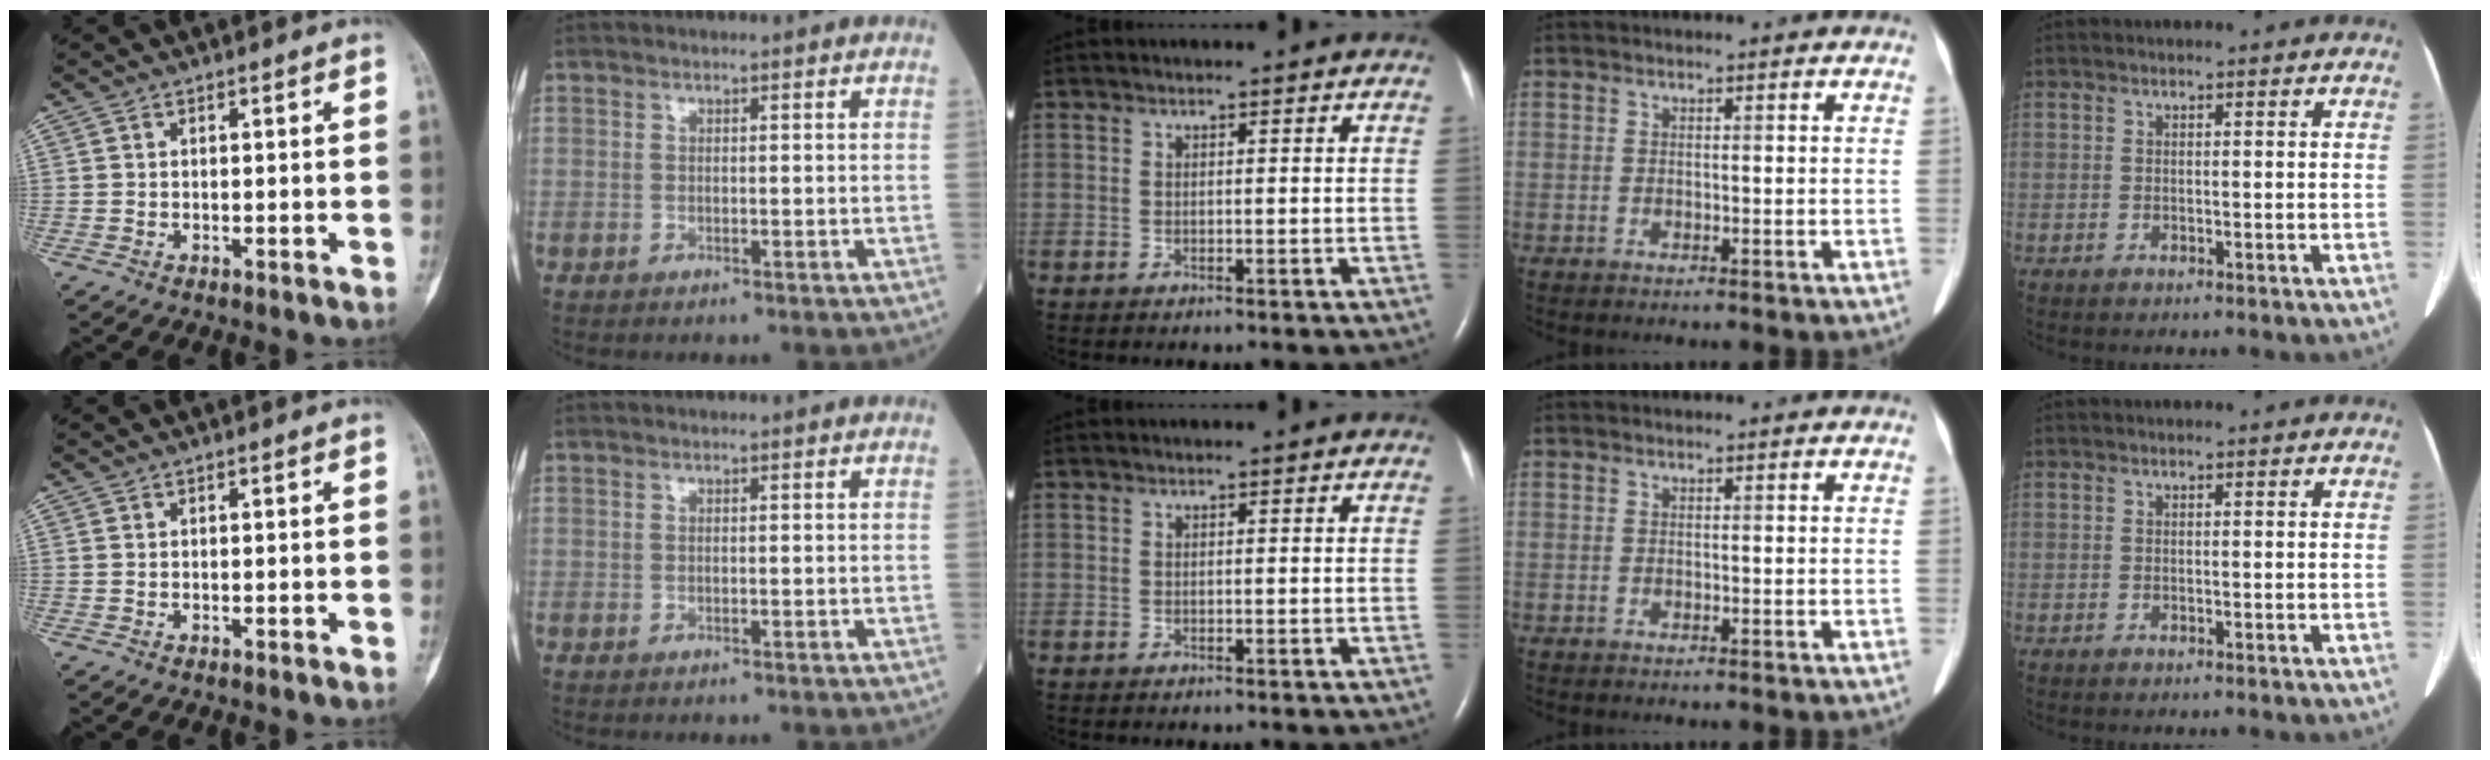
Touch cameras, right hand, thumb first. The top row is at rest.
{}